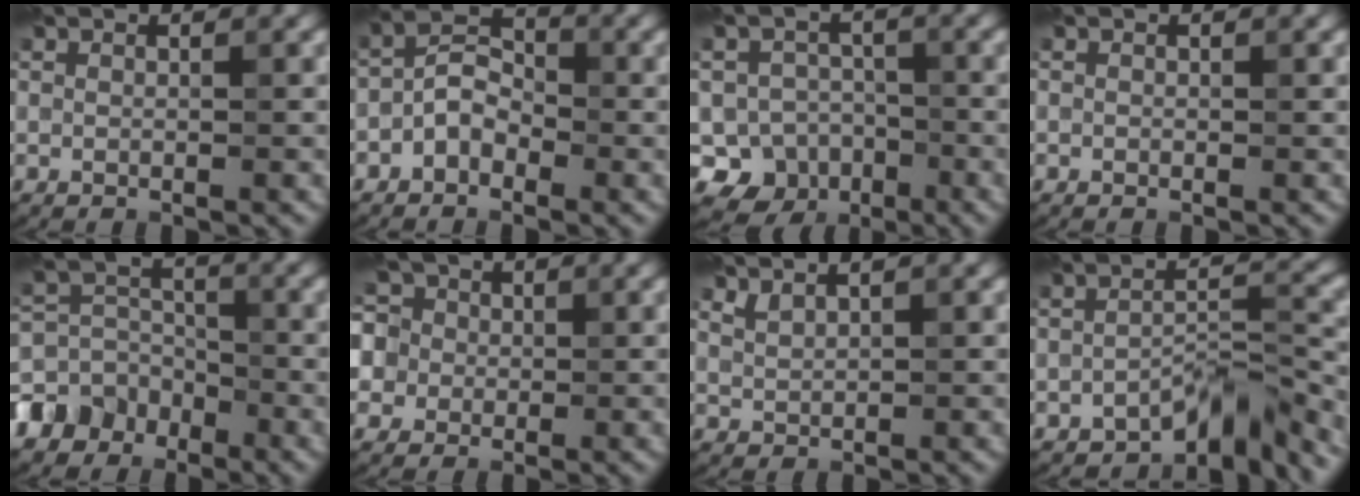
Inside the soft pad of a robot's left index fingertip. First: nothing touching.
{"total": 3.0, "force": [-1.5, 2.0, 1.7], "torque": [-0.025, 0.014, -0.035]}
{"total": 7.5, "force": [-3.8, 6.3, 1.4], "torque": [0.009, -0.008, -0.071]}
{"total": 0.0}
{"total": 6.7, "force": [-4.2, 5.0, 1.4], "torque": [-0.006, -0.001, -0.091]}
{"total": 9.9, "force": [1.9, 8.6, 4.5], "torque": [-0.096, 0.050, -0.012]}
{"total": 1.3, "force": [1.1, 0.4, 0.4], "torque": [-0.014, -0.001, 0.027]}
{"total": 5.3, "force": [-4.3, 1.5, 2.8], "torque": [-0.031, 0.009, -0.073]}